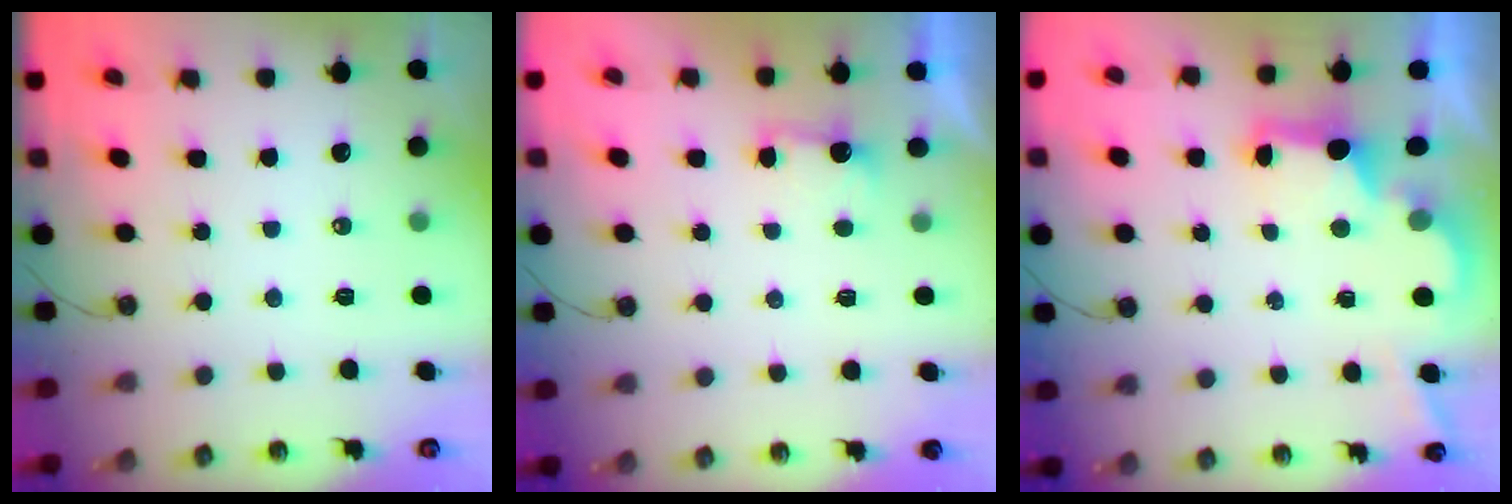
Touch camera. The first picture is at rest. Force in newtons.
{"total": 2.3, "press": 2.2, "slide": 0.8}
{"total": 2.7, "press": 2.6, "slide": 0.9}